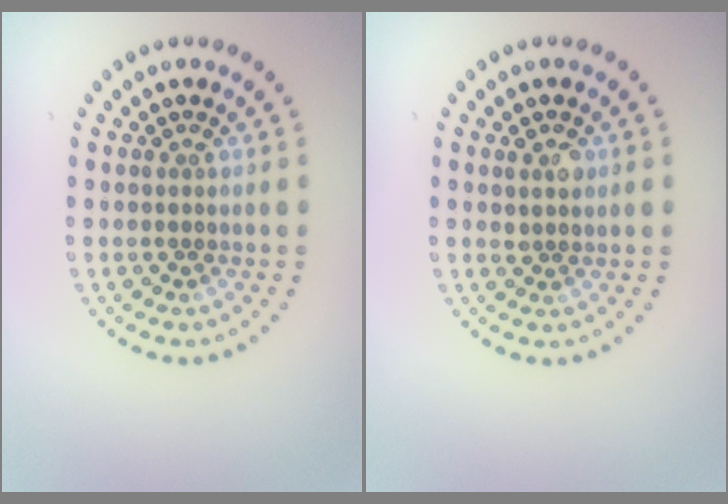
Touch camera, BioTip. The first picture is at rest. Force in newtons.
{"total": 1.5, "press": 1.5, "slide": 0.4}